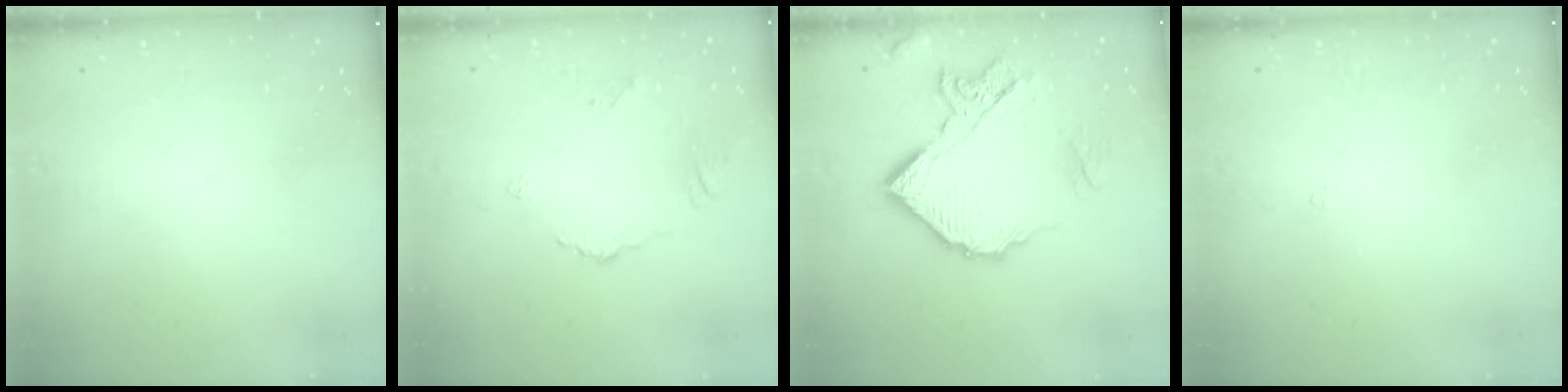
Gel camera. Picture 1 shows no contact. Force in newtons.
{"total": 3.0, "press": 2.9, "slide": 0.6}
{"total": 16.1, "press": 16.0, "slide": 1.4}
{"total": 1.6, "press": 1.5, "slide": 0.4}